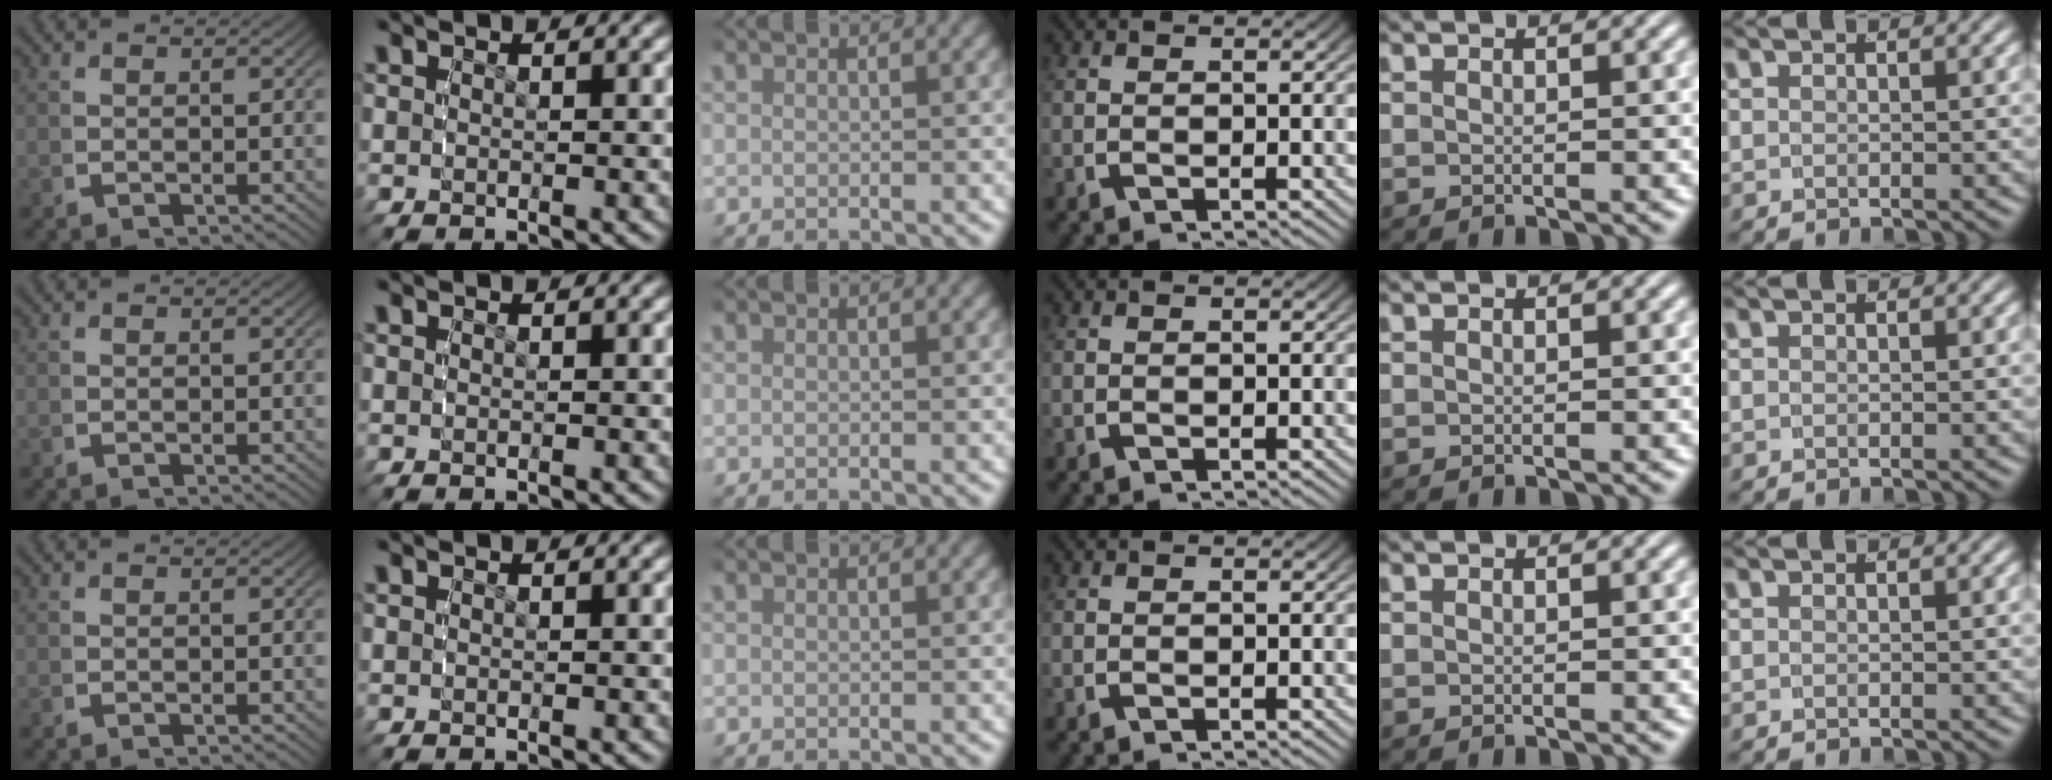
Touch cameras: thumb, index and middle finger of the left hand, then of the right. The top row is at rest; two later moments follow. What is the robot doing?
{"motion": "reach", "object": "toothpaste"}